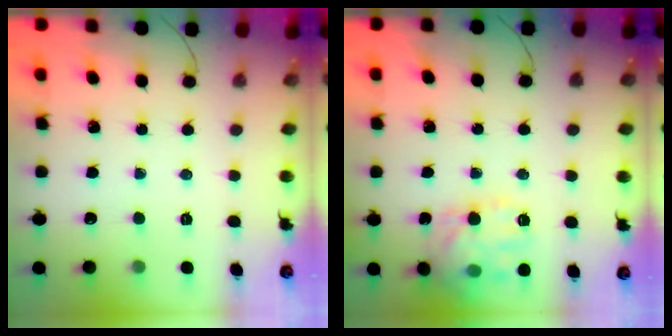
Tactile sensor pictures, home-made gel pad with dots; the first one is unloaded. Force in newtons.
{"total": 14.8, "press": 14.7, "slide": 0.6}